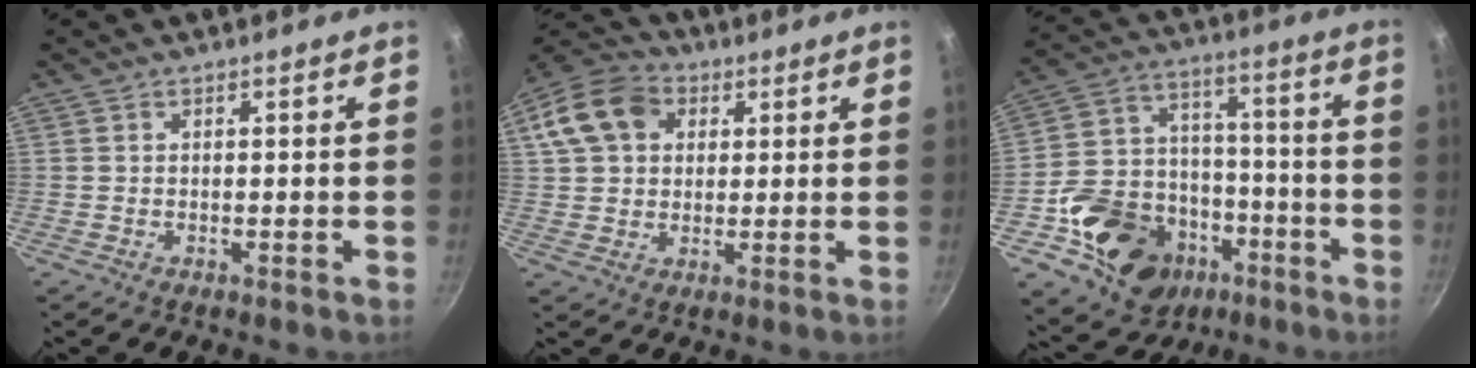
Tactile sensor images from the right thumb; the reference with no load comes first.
{"total": 13.4, "force": [4.0, 10.4, 7.5], "torque": [-0.124, 0.023, 0.057]}
{"total": 20.8, "force": [-8.9, 16.3, 9.4], "torque": [-0.129, 0.072, -0.130]}